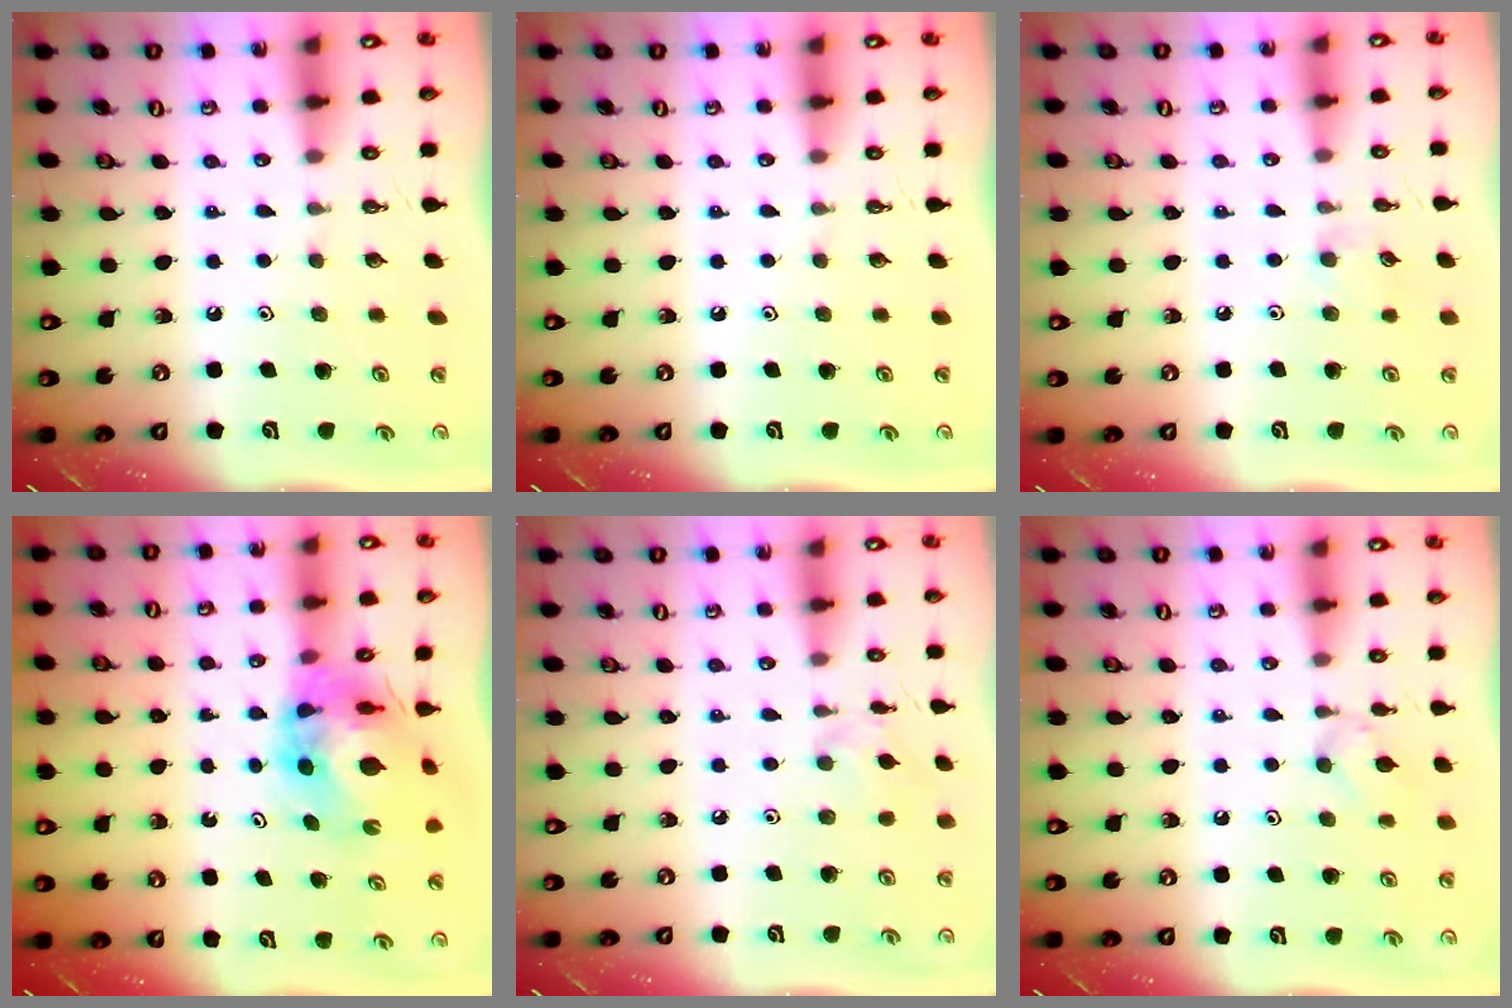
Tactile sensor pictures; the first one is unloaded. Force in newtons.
{"total": 0.0}
{"total": 5.3, "press": 5.3, "slide": 0.7}
{"total": 11.8, "press": 11.7, "slide": 1.3}
{"total": 7.0, "press": 7.0, "slide": 1.0}
{"total": 3.8, "press": 3.7, "slide": 0.7}